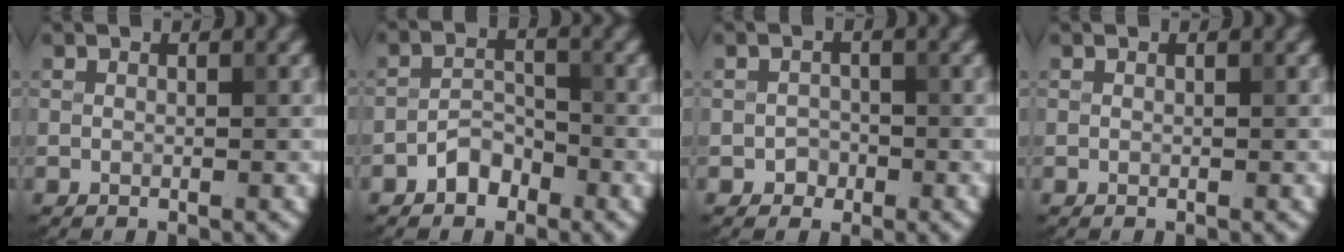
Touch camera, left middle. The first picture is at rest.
{"total": 2.5, "force": [-1.7, 1.4, 1.2], "torque": [-0.015, 0.010, -0.033]}
{"total": 1.2, "force": [-0.6, 1.0, 0.3], "torque": [0.001, 0.001, -0.011]}
{"total": 0.0}